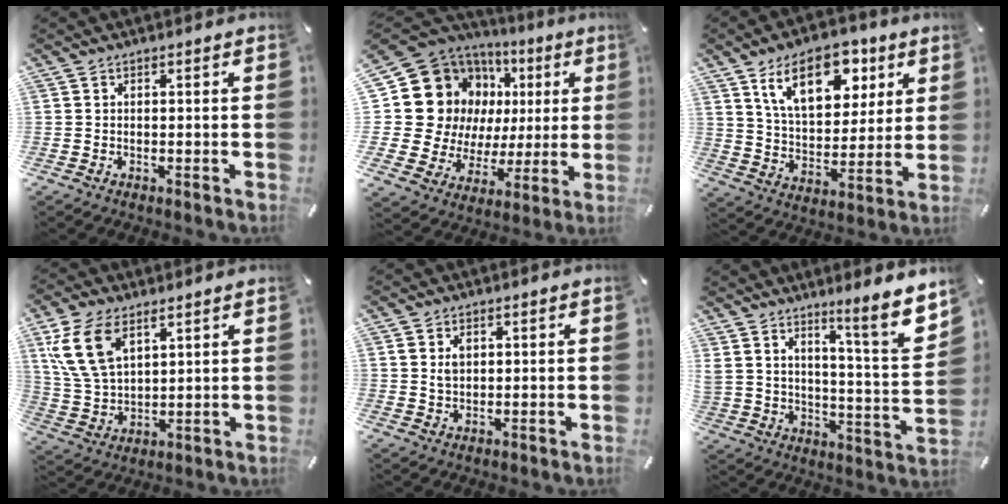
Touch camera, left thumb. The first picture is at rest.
{"total": 19.0, "force": [6.0, 16.0, 8.3], "torque": [-0.140, -0.049, 0.138]}
{"total": 16.9, "force": [9.1, 9.9, 10.3], "torque": [-0.165, -0.027, 0.158]}
{"total": 11.8, "force": [6.0, 7.0, 7.3], "torque": [-0.190, -0.014, 0.110]}
{"total": 2.9, "force": [0.9, 2.1, 1.8], "torque": [-0.032, 0.003, 0.013]}
{"total": 11.6, "force": [9.4, 1.9, 6.4], "torque": [-0.100, -0.089, 0.155]}